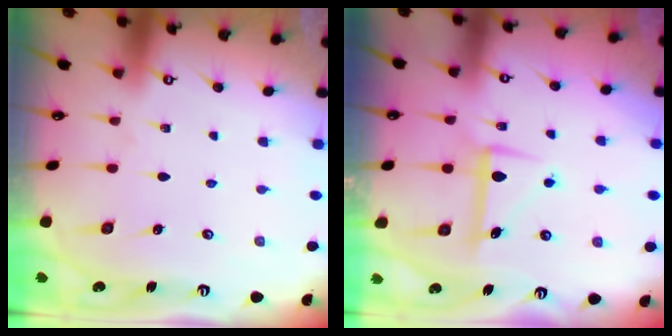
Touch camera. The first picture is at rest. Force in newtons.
{"total": 6.7, "press": 6.7, "slide": 0.3}